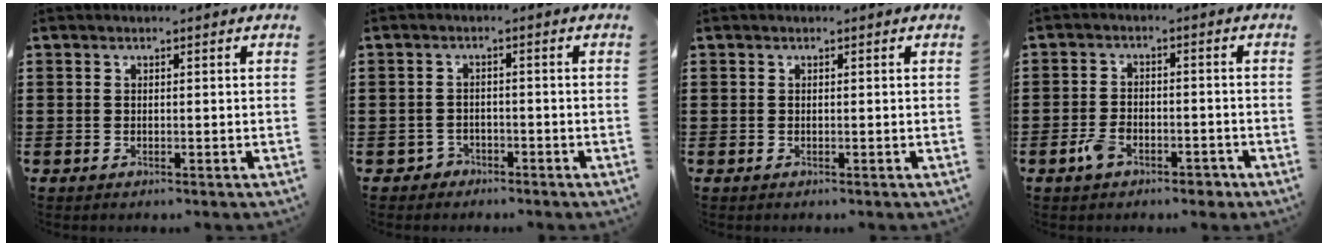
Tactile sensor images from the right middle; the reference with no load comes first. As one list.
[{"total": 1.9, "force": [-1.7, 0.9, 0.0], "torque": [-0.008, 0.002, -0.038]}, {"total": 0.0}, {"total": 4.2, "force": [-2.8, 2.1, 2.4], "torque": [-0.053, 0.005, -0.055]}]